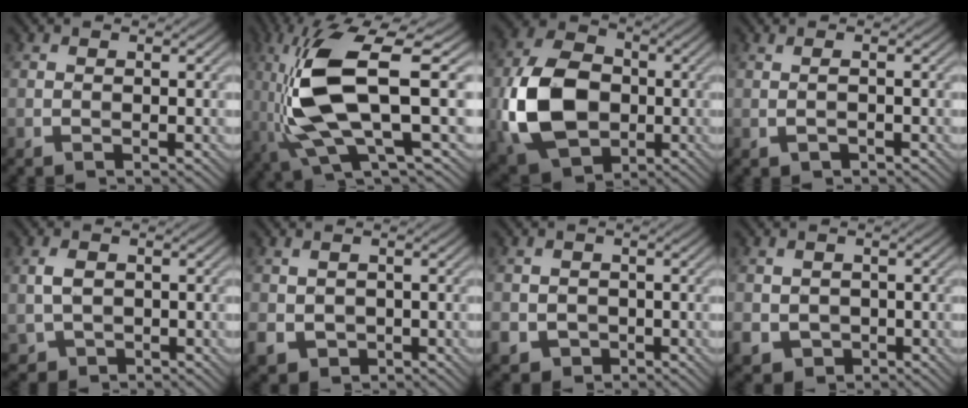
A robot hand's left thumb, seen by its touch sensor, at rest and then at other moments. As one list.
[{"total": 12.1, "force": [-0.7, 3.2, 11.7], "torque": [-0.247, 0.004, -0.009]}, {"total": 14.0, "force": [-2.5, 10.1, 9.4], "torque": [-0.226, -0.001, -0.056]}, {"total": 0.7, "force": [-0.3, 0.0, 0.6], "torque": [-0.013, 0.004, -0.006]}, {"total": 3.4, "force": [-0.1, 2.6, 2.1], "torque": [-0.053, -0.001, 0.001]}, {"total": 3.2, "force": [-0.6, 2.7, 1.6], "torque": [-0.051, -0.010, -0.008]}, {"total": 4.2, "force": [-1.5, 3.7, 1.2], "torque": [-0.037, -0.014, -0.033]}, {"total": 3.6, "force": [-1.0, 3.2, 1.2], "torque": [-0.046, -0.018, -0.014]}]